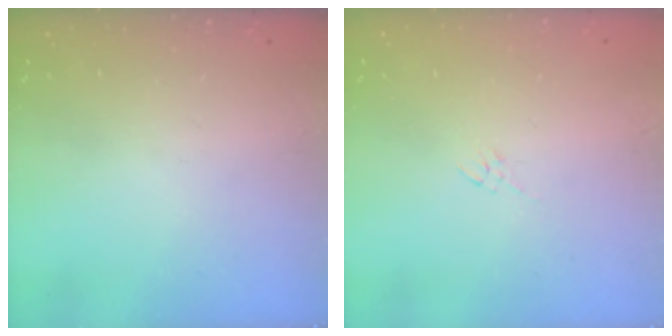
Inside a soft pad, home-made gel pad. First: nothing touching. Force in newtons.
{"total": 2.7, "press": 2.5, "slide": 0.9}